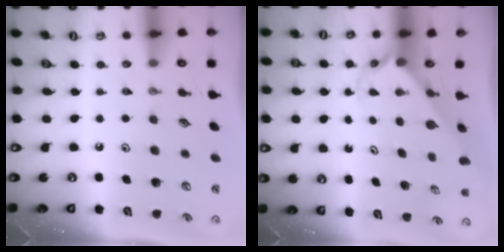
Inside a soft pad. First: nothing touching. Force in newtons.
{"total": 2.4, "press": 2.4, "slide": 0.2}